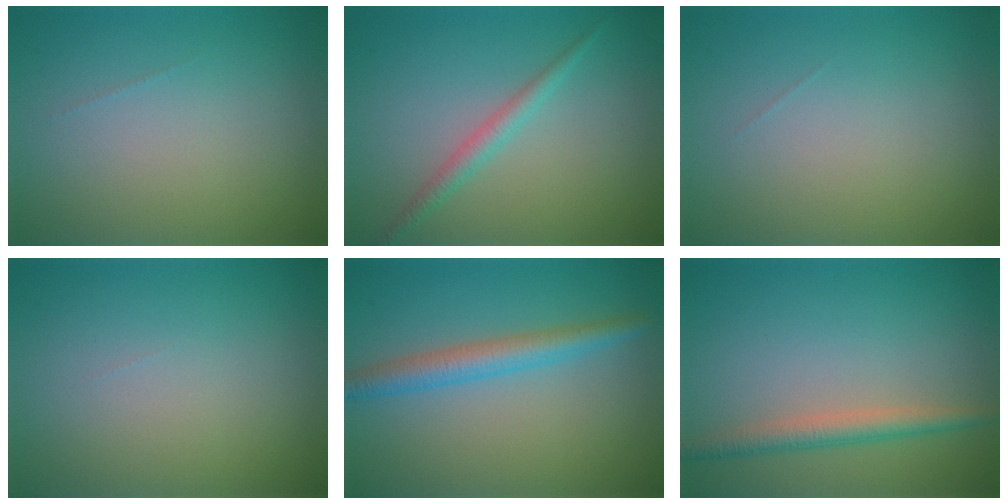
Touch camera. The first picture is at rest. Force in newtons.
{"total": 1.8, "press": 1.8, "slide": 0.0}
{"total": 0.0}
{"total": 0.0}
{"total": 3.4, "press": 3.4, "slide": 0.1}
{"total": 2.6, "press": 2.6, "slide": 0.1}